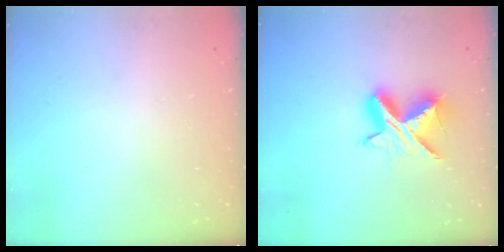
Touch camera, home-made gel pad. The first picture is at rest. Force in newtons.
{"total": 10.6, "press": 10.6, "slide": 0.7}